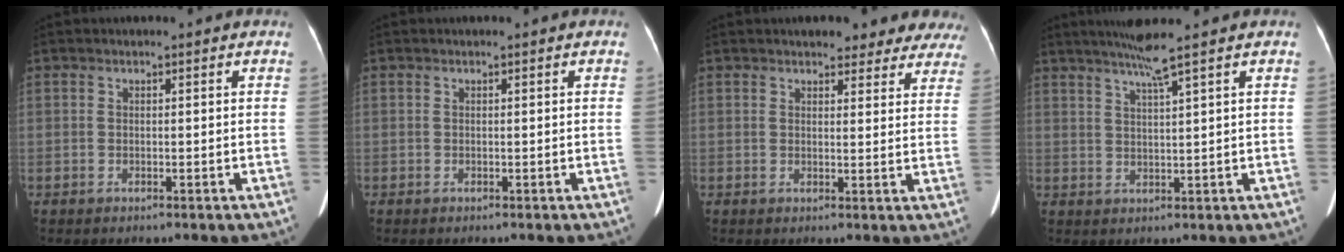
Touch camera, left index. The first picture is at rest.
{"total": 0.0}
{"total": 11.2, "force": [10.0, 3.8, 3.2], "torque": [0.004, -0.003, 0.091]}
{"total": 4.2, "force": [3.0, -1.4, 2.6], "torque": [-0.049, -0.001, 0.058]}